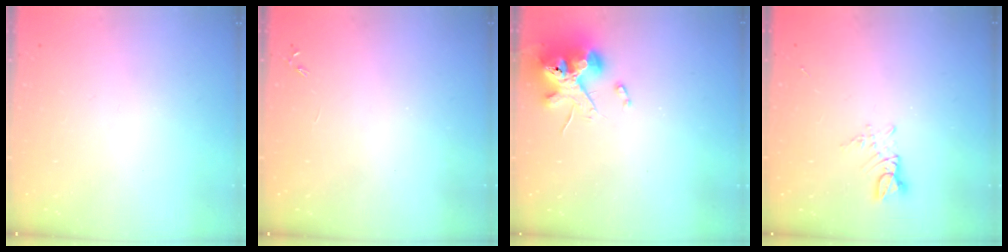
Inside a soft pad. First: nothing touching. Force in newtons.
{"total": 0.0}
{"total": 13.3, "press": 13.1, "slide": 2.1}
{"total": 2.8, "press": 2.8, "slide": 0.3}